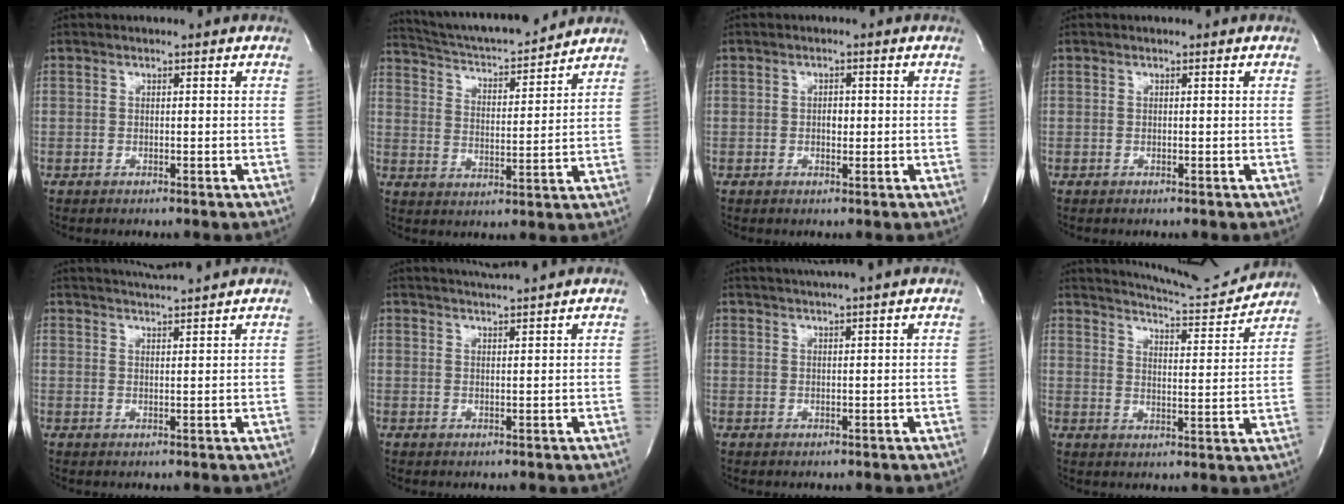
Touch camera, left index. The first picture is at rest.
{"total": 15.1, "force": [14.1, 1.4, 5.1], "torque": [-0.089, 0.001, 0.222]}
{"total": 1.5, "force": [-0.3, 0.9, 1.2], "torque": [-0.019, 0.000, -0.004]}
{"total": 0.0}
{"total": 5.7, "force": [5.4, -1.2, 1.5], "torque": [-0.029, 0.007, 0.083]}
{"total": 4.2, "force": [3.8, -1.2, 1.0], "torque": [-0.016, 0.004, 0.061]}
{"total": 5.9, "force": [5.2, -1.1, 2.7], "torque": [-0.039, 0.018, 0.071]}
{"total": 12.3, "force": [12.1, -0.3, 2.3], "torque": [-0.041, -0.029, 0.166]}